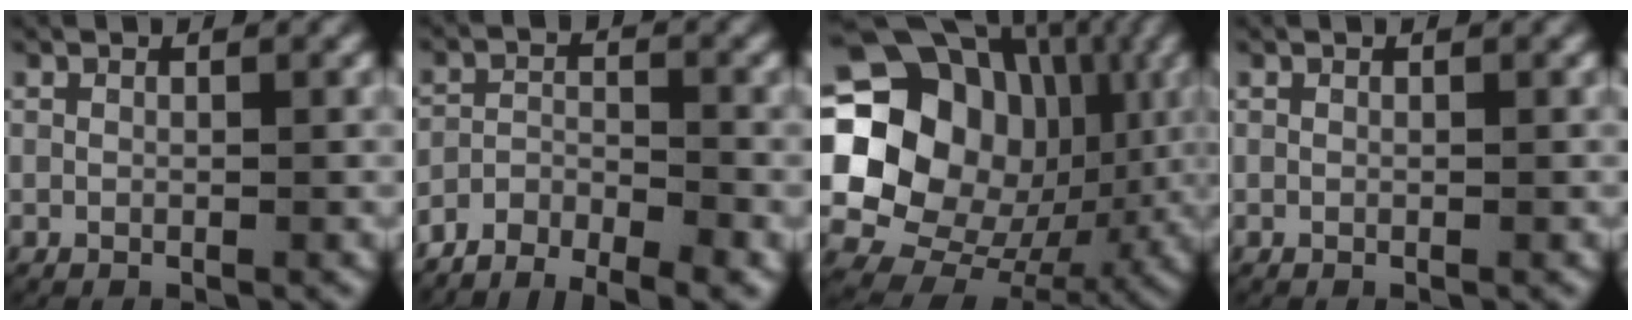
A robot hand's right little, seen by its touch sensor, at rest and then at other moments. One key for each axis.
{"total": 7.1, "fx": -6.2, "fy": 2.7, "fz": 2.3, "tx": -0.035, "ty": -0.017, "tz": -0.104}
{"total": 23.1, "fx": 0.6, "fy": 19.5, "fz": 12.4, "tx": -0.273, "ty": -0.052, "tz": 0.014}
{"total": 0.0}